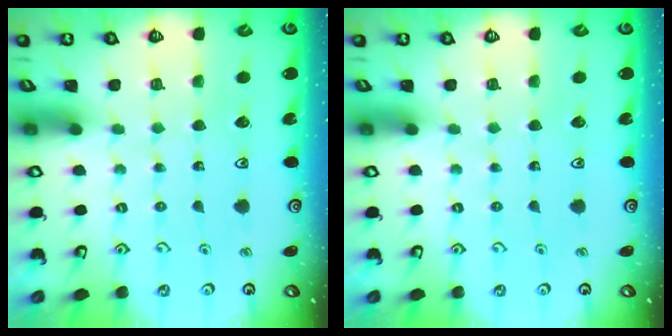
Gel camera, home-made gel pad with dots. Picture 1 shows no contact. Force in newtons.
{"total": 0.0}